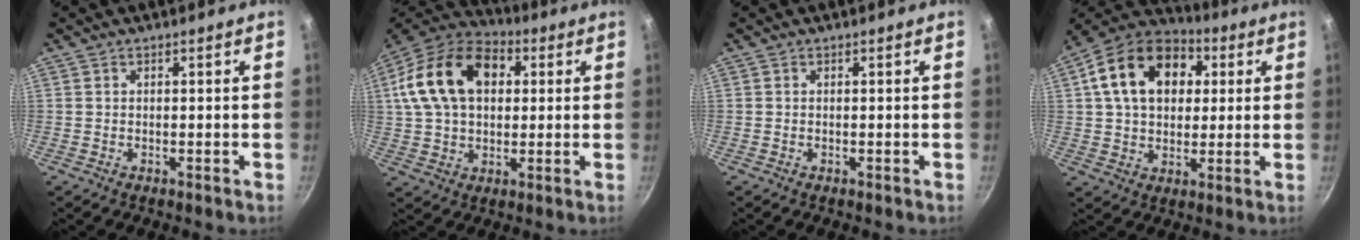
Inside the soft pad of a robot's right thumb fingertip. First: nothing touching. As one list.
[{"total": 20.0, "force": [4.6, 13.5, 14.0], "torque": [-0.239, 0.023, 0.067]}, {"total": 0.0}, {"total": 18.8, "force": [4.9, 13.3, 12.3], "torque": [-0.190, 0.021, 0.069]}]